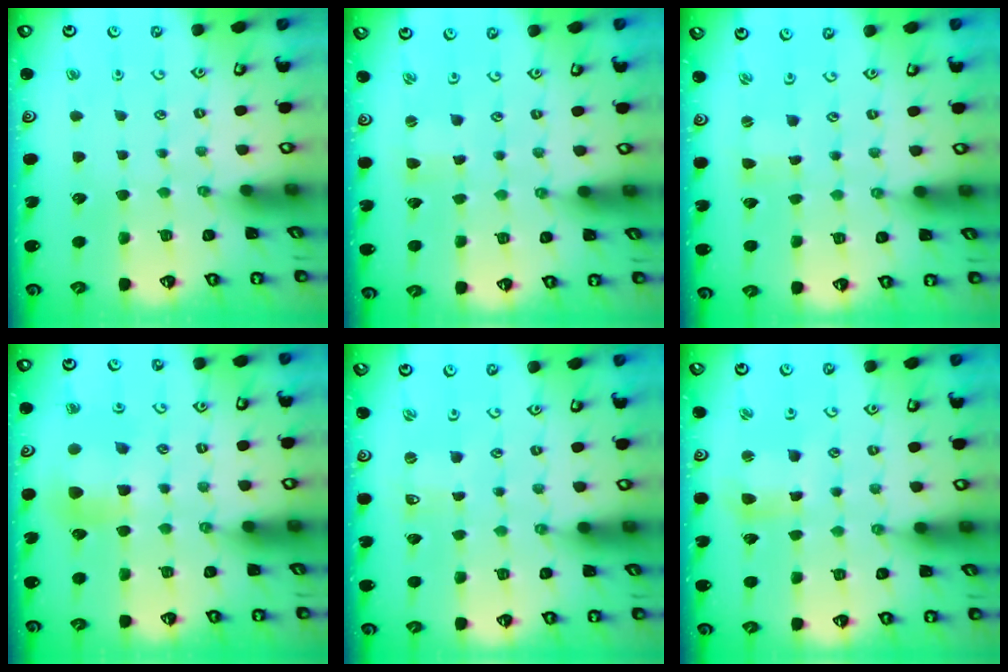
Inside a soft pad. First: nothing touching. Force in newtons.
{"total": 1.6, "press": 1.5, "slide": 0.3}
{"total": 0.0}
{"total": 7.1, "press": 7.1, "slide": 0.3}
{"total": 0.0}
{"total": 4.4, "press": 4.3, "slide": 0.5}